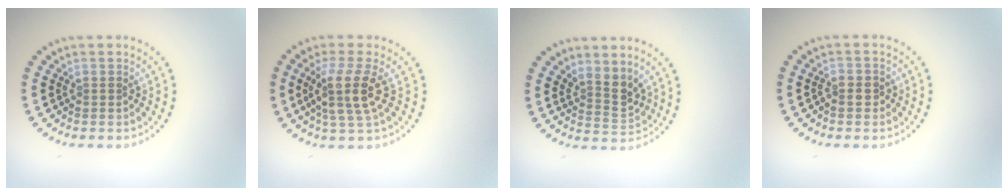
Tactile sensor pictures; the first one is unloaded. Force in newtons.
{"total": 3.7, "press": 3.0, "slide": 2.2}
{"total": 2.7, "press": 2.0, "slide": 1.8}
{"total": 1.1, "press": 1.1, "slide": 0.3}